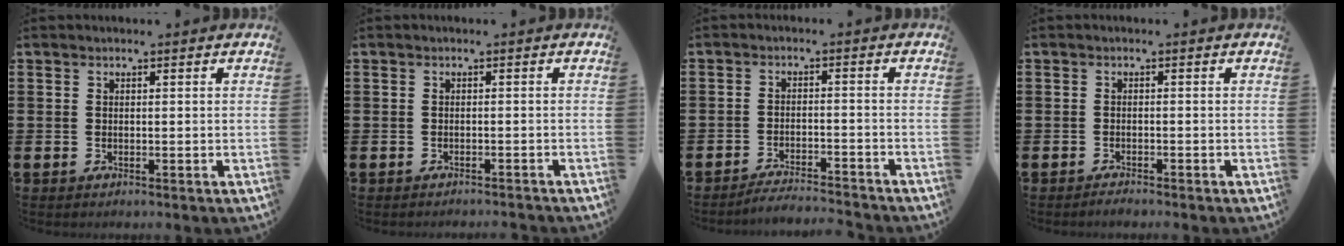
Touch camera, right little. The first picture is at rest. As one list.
[{"total": 0.7, "force": [-0.7, -0.1, 0.0], "torque": [-0.001, -0.001, -0.015]}, {"total": 2.8, "force": [-2.8, -0.1, 0.3], "torque": [-0.007, 0.005, -0.058]}, {"total": 0.9, "force": [-0.9, 0.0, 0.2], "torque": [-0.006, -0.003, -0.017]}]